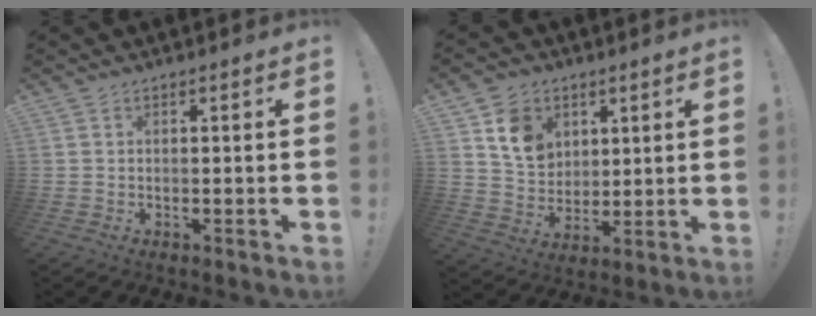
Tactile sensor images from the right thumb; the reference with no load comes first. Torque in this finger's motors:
{"motor_torque": [-0.68, 0.96, 0.40, -0.10, 0.31]}